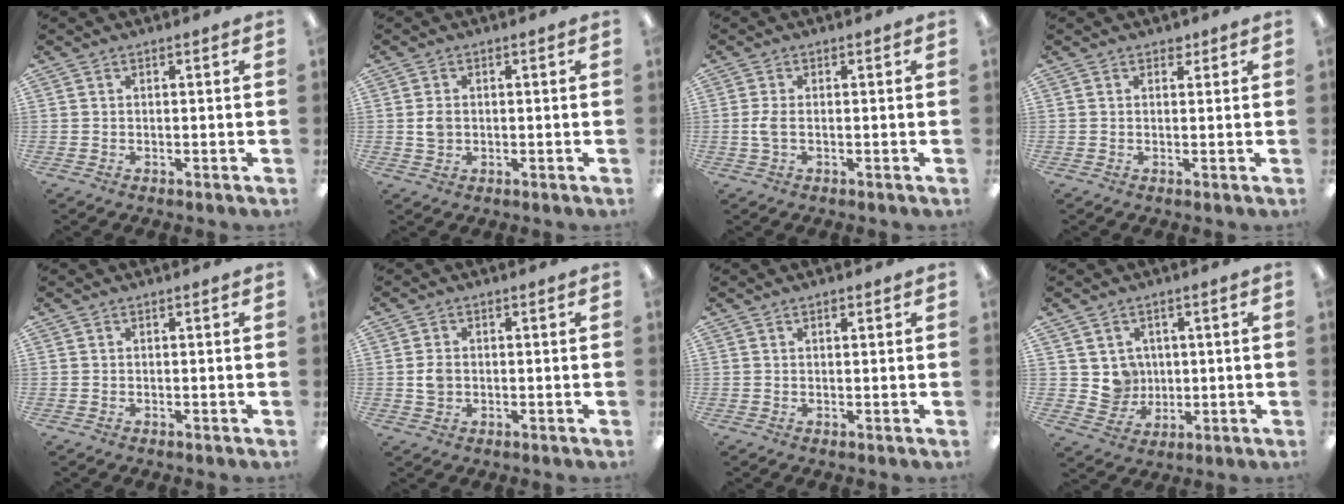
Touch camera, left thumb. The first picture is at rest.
{"total": 2.8, "force": [0.1, 2.2, 1.8], "torque": [-0.027, 0.002, 0.000]}
{"total": 3.3, "force": [-0.1, 1.5, 3.0], "torque": [-0.068, 0.001, -0.007]}
{"total": 1.8, "force": [1.3, 1.1, 0.6], "torque": [0.004, -0.005, 0.020]}
{"total": 0.0}
{"total": 3.0, "force": [-0.1, 2.3, 1.8], "torque": [-0.026, 0.003, -0.004]}
{"total": 1.0, "force": [0.7, 0.5, 0.6], "torque": [-0.012, 0.002, 0.014]}
{"total": 6.0, "force": [1.9, 5.7, 0.2], "torque": [-0.005, -0.013, 0.040]}